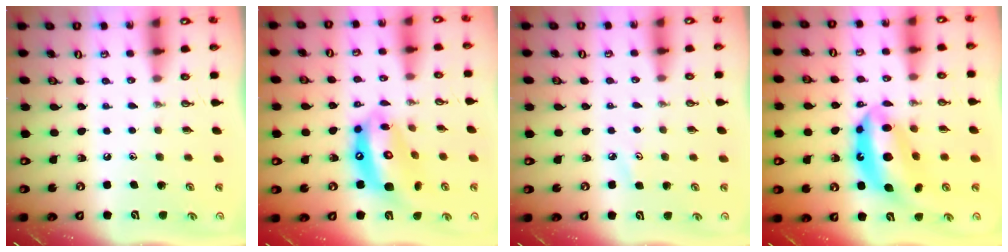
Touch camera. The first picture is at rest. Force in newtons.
{"total": 15.2, "press": 15.1, "slide": 1.4}
{"total": 3.2, "press": 3.2, "slide": 0.3}
{"total": 15.3, "press": 15.3, "slide": 1.4}